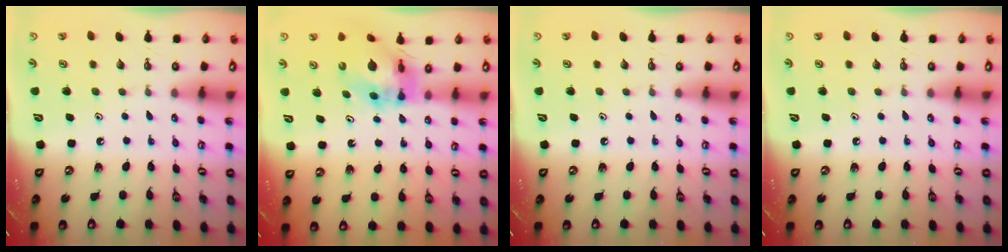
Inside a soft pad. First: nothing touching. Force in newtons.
{"total": 11.5, "press": 11.4, "slide": 1.3}
{"total": 0.0}
{"total": 0.0}